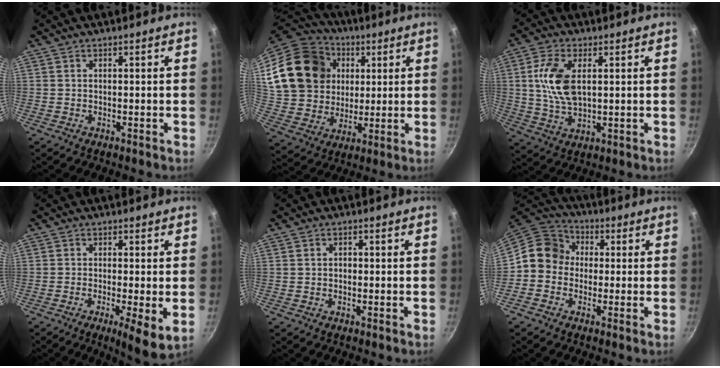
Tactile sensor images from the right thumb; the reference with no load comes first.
{"total": 24.1, "force": [6.1, 19.5, 12.9], "torque": [-0.222, 0.018, 0.123]}
{"total": 10.3, "force": [2.0, 5.5, 8.5], "torque": [-0.165, -0.004, 0.040]}
{"total": 7.1, "force": [-1.7, 1.3, 6.8], "torque": [-0.104, -0.007, -0.024]}
{"total": 1.1, "force": [-0.1, 0.9, 0.7], "torque": [-0.010, 0.005, -0.004]}
{"total": 9.4, "force": [-0.1, 8.5, 3.9], "torque": [-0.041, 0.027, -0.031]}